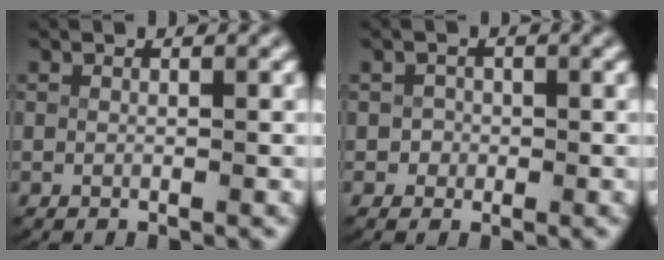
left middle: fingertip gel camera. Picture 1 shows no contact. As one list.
[{"total": 1.4, "force": [-0.4, 1.4, 0.1], "torque": [-0.008, -0.006, -0.006]}]